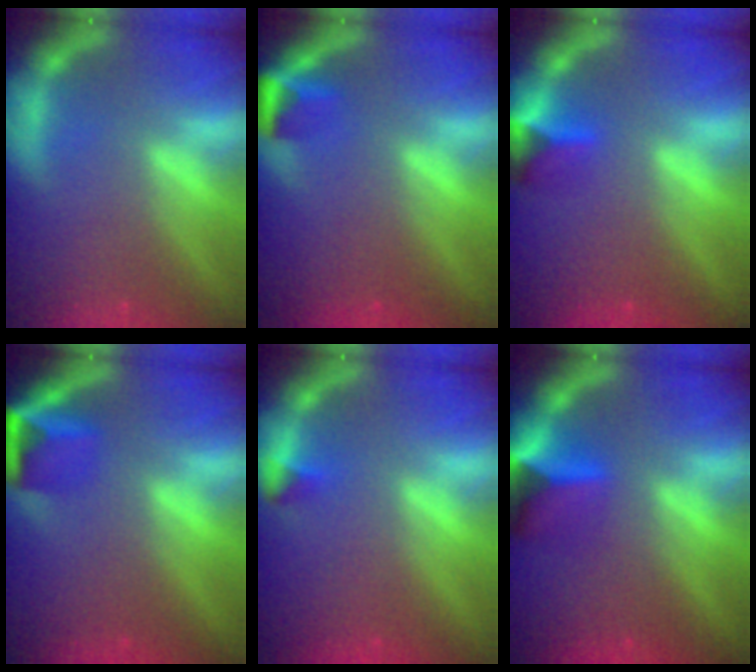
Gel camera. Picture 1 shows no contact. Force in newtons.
{"total": 2.4}
{"total": 2.9}
{"total": 4.4}
{"total": 0.9}
{"total": 5.4}